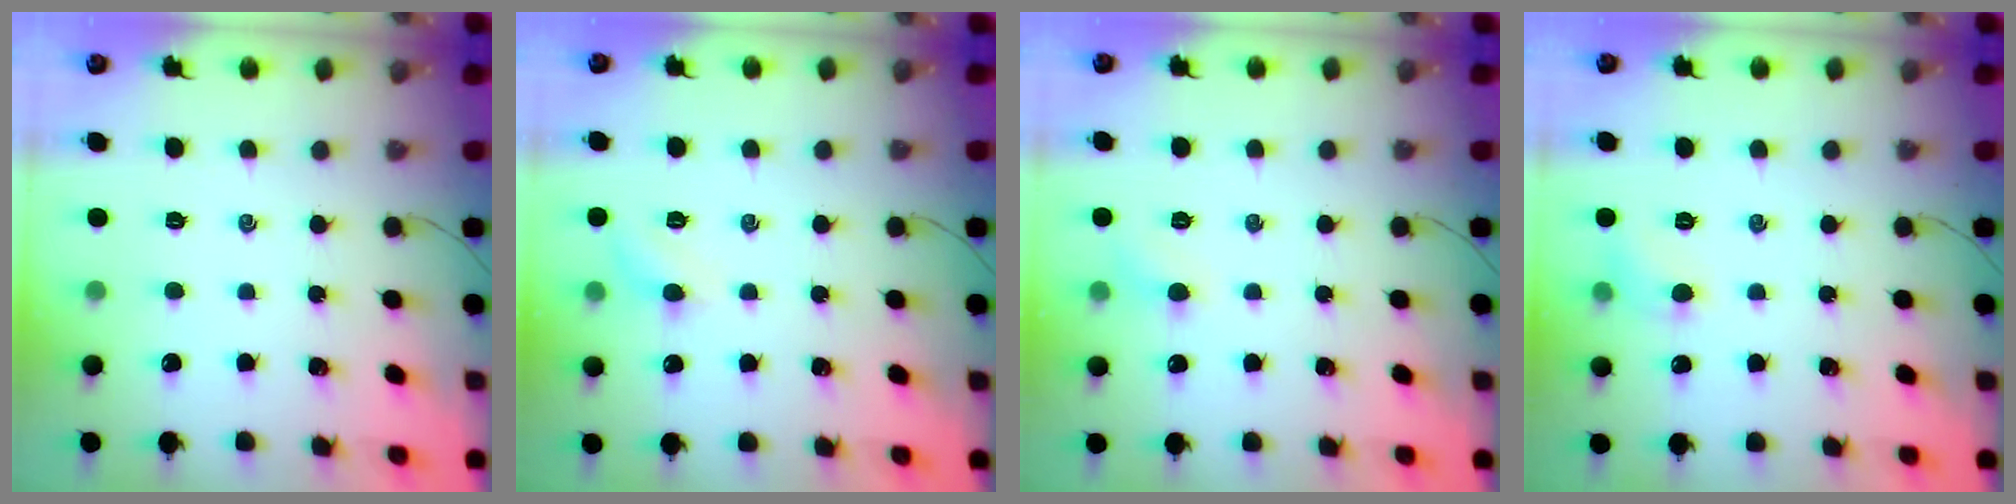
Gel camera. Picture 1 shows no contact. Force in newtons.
{"total": 5.1, "press": 4.9, "slide": 1.4}
{"total": 4.8, "press": 4.5, "slide": 1.5}
{"total": 5.1, "press": 4.9, "slide": 1.3}